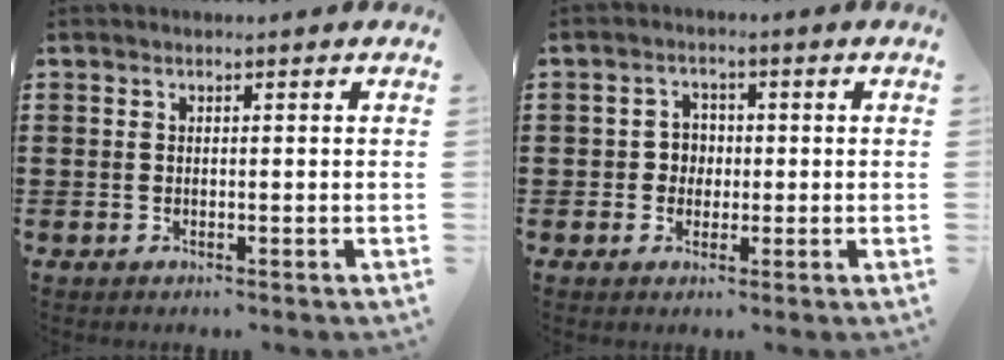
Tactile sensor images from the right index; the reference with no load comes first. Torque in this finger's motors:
{"motor_torque": [0.62, -0.36, 0.22, 0.03]}